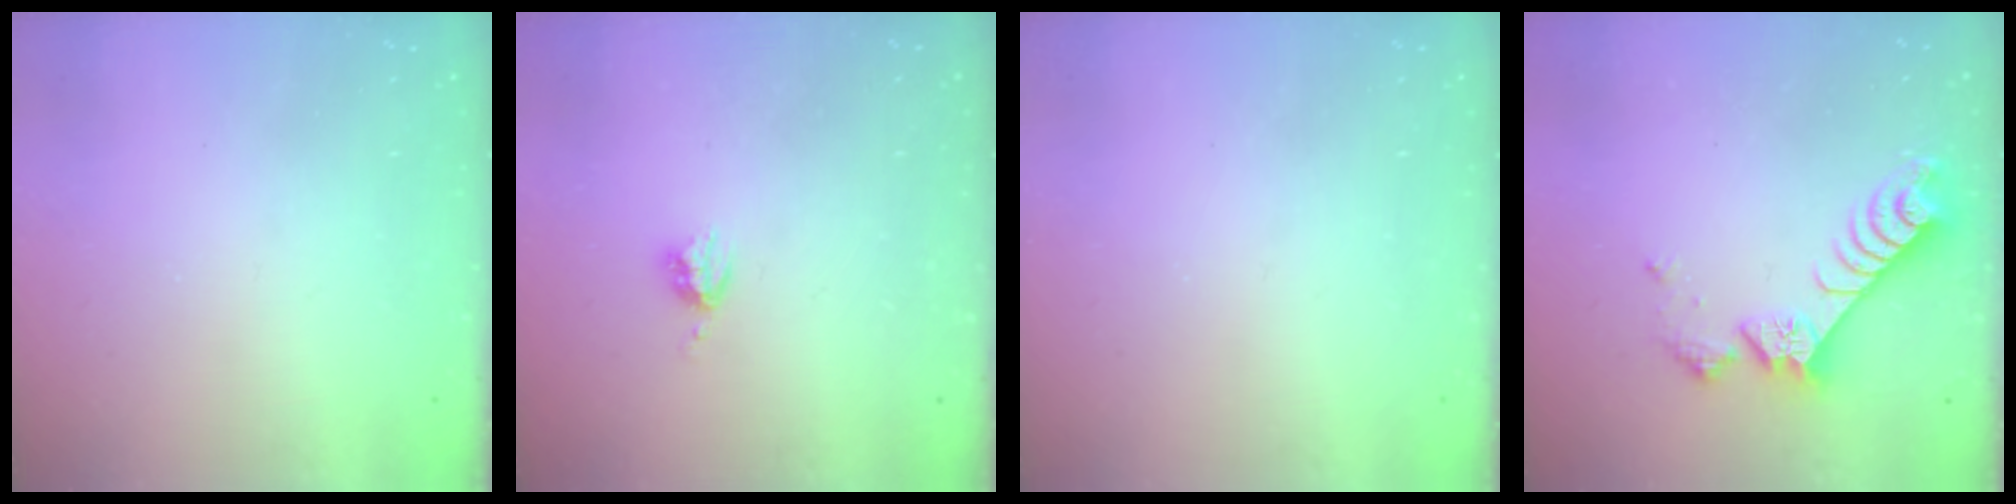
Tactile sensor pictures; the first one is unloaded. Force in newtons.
{"total": 3.1, "press": 3.0, "slide": 0.4}
{"total": 0.0}
{"total": 11.0, "press": 10.9, "slide": 0.8}